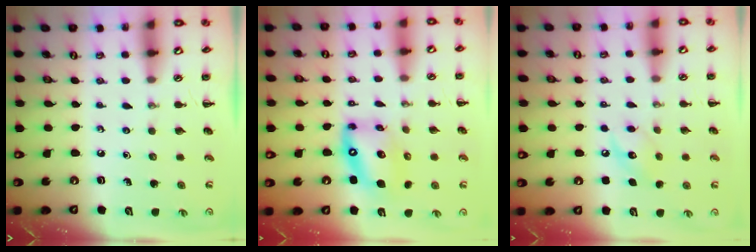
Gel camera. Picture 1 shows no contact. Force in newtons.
{"total": 12.6, "press": 12.2, "slide": 3.3}
{"total": 8.7, "press": 8.7, "slide": 0.7}